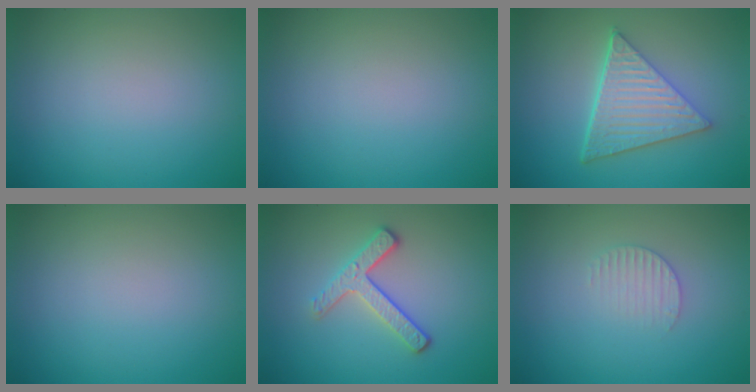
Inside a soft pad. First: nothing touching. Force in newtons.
{"total": 0.0}
{"total": 6.3, "press": 4.7, "slide": 4.2}
{"total": 0.0}
{"total": 3.1, "press": 2.6, "slide": 1.7}
{"total": 1.5, "press": 1.5, "slide": 0.4}